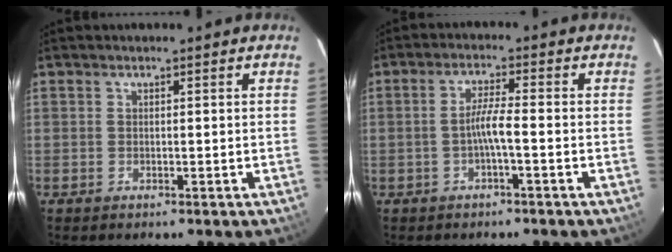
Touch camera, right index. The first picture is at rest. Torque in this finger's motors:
{"motor_torque": [0.23, -0.03, 0.34, 0.09]}